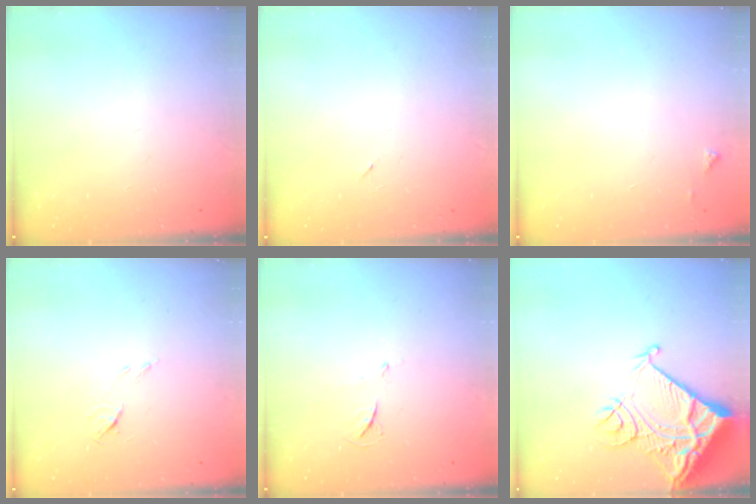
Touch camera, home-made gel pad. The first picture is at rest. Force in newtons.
{"total": 2.2, "press": 1.9, "slide": 1.2}
{"total": 3.6, "press": 3.6, "slide": 0.5}
{"total": 5.1, "press": 5.0, "slide": 0.8}
{"total": 4.9, "press": 4.9, "slide": 0.7}
{"total": 16.1, "press": 16.0, "slide": 2.0}